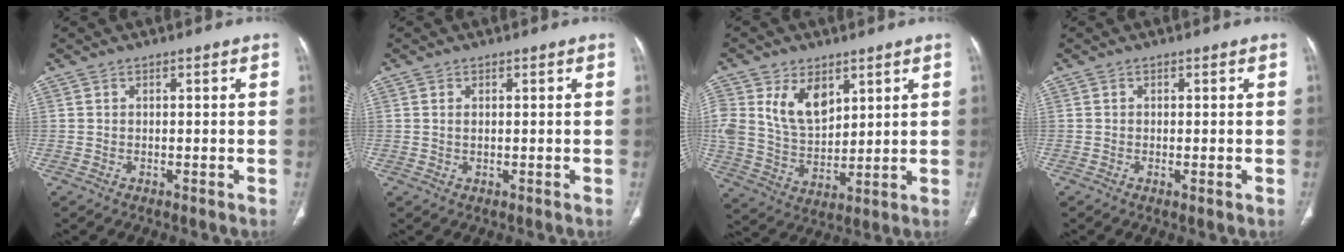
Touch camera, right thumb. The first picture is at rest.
{"total": 0.8, "force": [0.2, 0.4, 0.7], "torque": [-0.018, 0.000, 0.005]}
{"total": 11.9, "force": [5.2, 7.7, 7.4], "torque": [-0.114, -0.025, 0.114]}
{"total": 1.0, "force": [-0.3, 0.3, 0.9], "torque": [-0.018, -0.003, -0.004]}